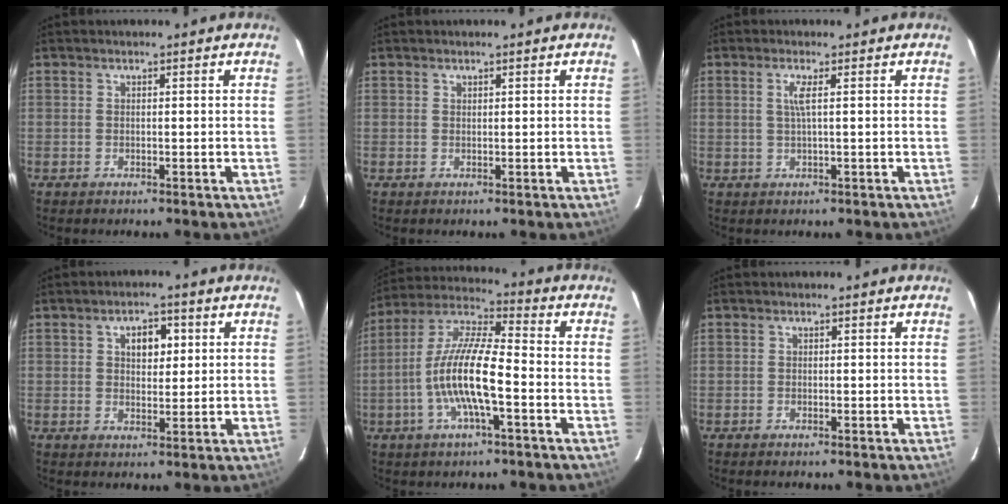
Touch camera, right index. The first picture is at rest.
{"total": 0.0}
{"total": 2.1, "force": [0.5, -0.4, 2.0], "torque": [-0.039, -0.002, 0.010]}
{"total": 4.6, "force": [1.5, 2.9, 3.3], "torque": [-0.048, 0.014, 0.026]}
{"total": 13.6, "force": [-3.7, 2.8, 12.8], "torque": [-0.254, 0.000, -0.075]}
{"total": 0.0}